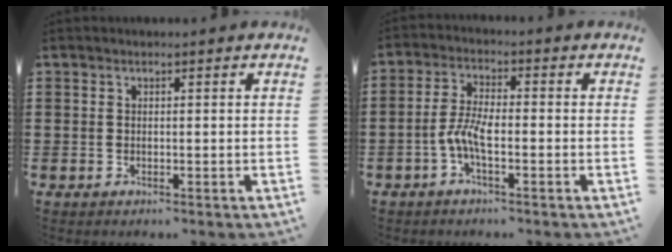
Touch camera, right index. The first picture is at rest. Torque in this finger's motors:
{"motor_torque": [2.14, 0.00, 0.18, 0.06]}